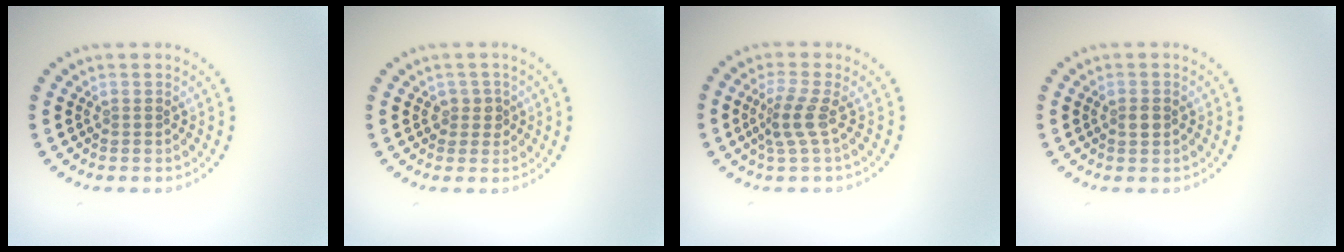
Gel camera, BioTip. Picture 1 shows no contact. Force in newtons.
{"total": 1.6, "press": 1.3, "slide": 0.9}
{"total": 2.4, "press": 1.7, "slide": 1.7}
{"total": 1.1, "press": 1.1, "slide": 0.1}